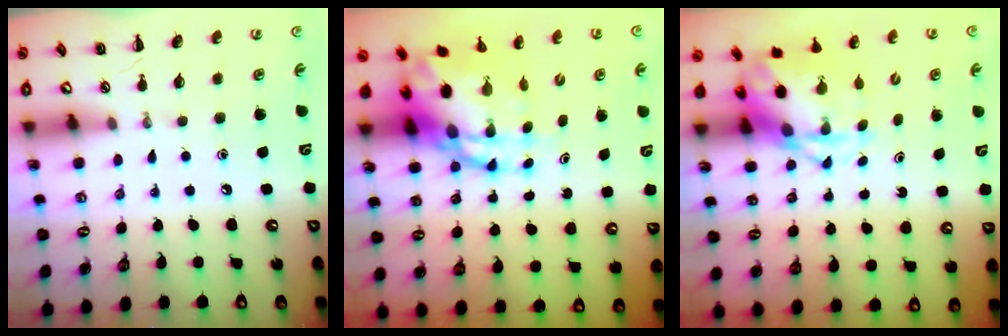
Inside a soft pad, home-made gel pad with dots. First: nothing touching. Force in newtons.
{"total": 11.0, "press": 10.7, "slide": 2.8}
{"total": 7.1, "press": 7.0, "slide": 1.1}